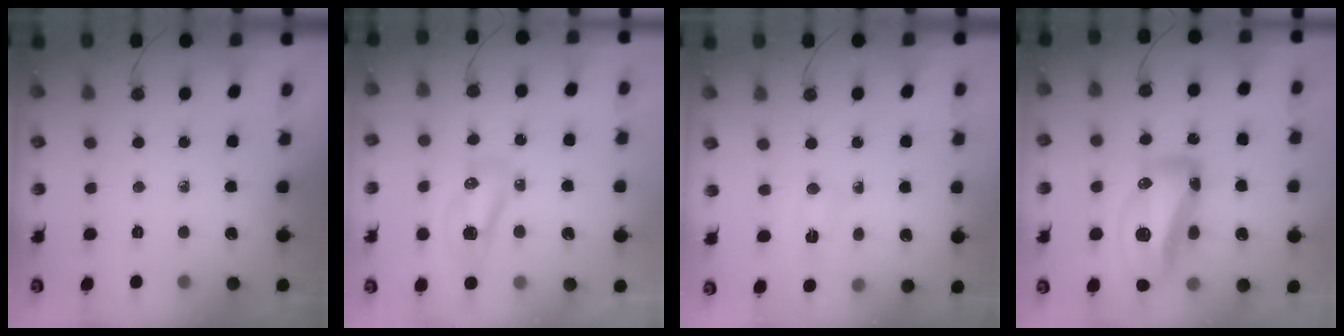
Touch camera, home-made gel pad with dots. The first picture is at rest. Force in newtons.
{"total": 17.9, "press": 10.9, "slide": 14.2}
{"total": 2.4, "press": 2.4, "slide": 0.3}
{"total": 18.3, "press": 18.2, "slide": 1.6}